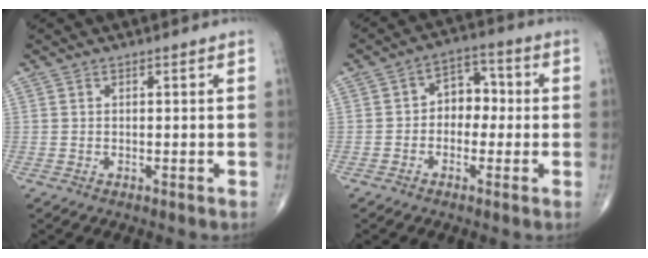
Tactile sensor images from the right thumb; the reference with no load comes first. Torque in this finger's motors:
{"motor_torque": [-0.01, 0.18, 0.32, 0.23, 0.08]}